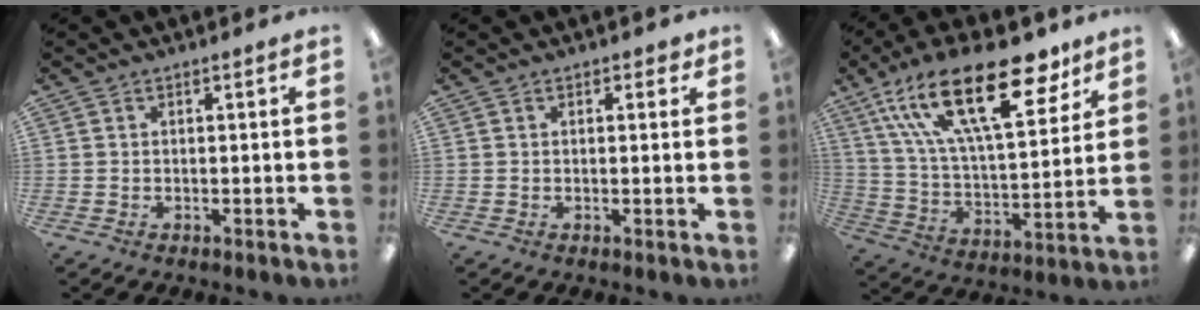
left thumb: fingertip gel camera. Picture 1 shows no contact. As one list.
[{"total": 1.3, "force": [0.7, 0.8, 0.7], "torque": [-0.008, 0.002, 0.009]}, {"total": 28.8, "force": [15.6, 12.3, 20.9], "torque": [-0.363, -0.069, 0.262]}]